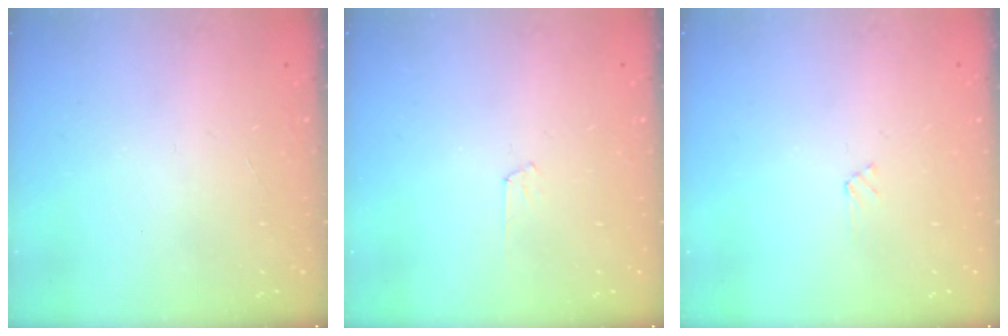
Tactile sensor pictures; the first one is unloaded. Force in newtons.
{"total": 3.5, "press": 3.4, "slide": 0.4}
{"total": 2.7, "press": 2.7, "slide": 0.3}